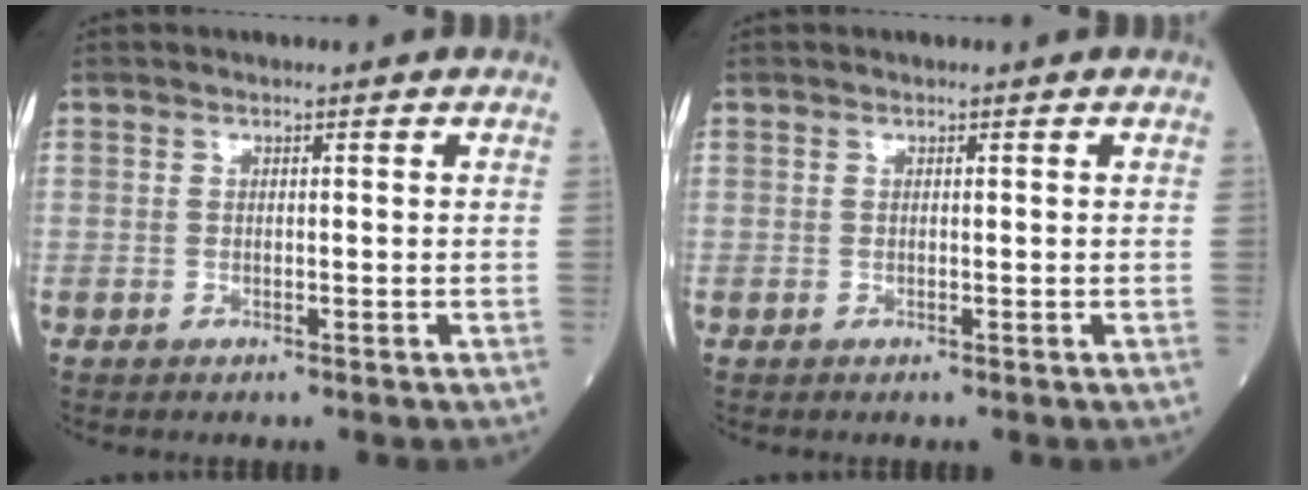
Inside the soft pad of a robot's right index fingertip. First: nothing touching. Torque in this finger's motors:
{"motor_torque": [0.10, 0.01, 0.05, 0.01]}